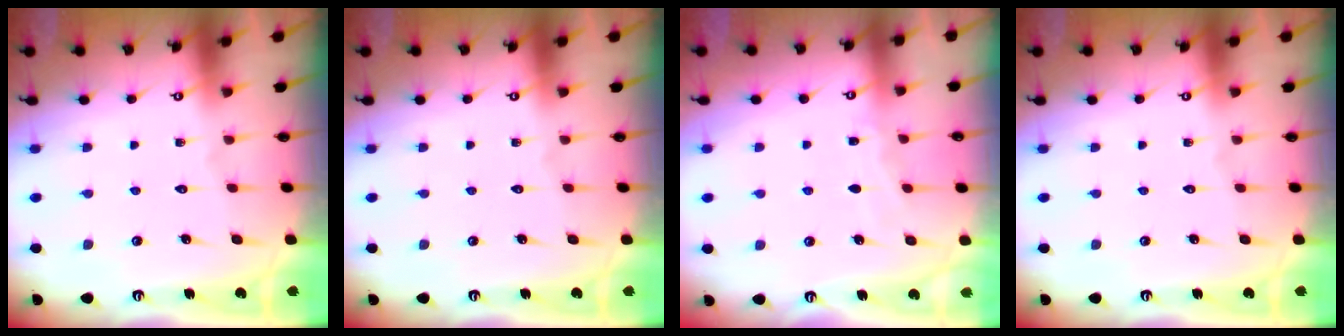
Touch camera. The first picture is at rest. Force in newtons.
{"total": 0.0}
{"total": 4.1, "press": 4.0, "slide": 0.6}
{"total": 0.0}